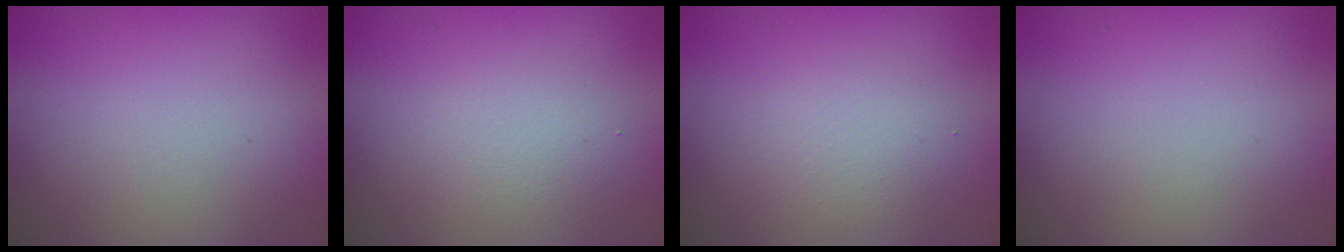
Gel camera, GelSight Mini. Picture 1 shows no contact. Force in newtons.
{"total": 1.9, "press": 1.9, "slide": 0.2}
{"total": 2.4, "press": 2.4, "slide": 0.2}
{"total": 0.0}